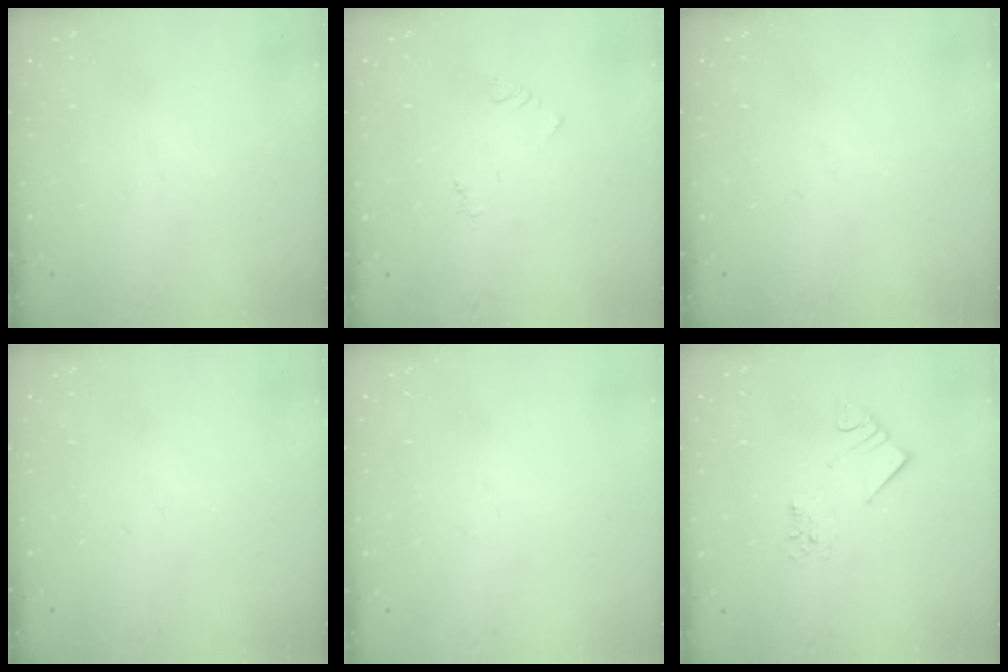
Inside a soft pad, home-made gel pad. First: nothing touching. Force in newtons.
{"total": 2.9, "press": 2.9, "slide": 0.4}
{"total": 0.0}
{"total": 0.0}
{"total": 0.0}
{"total": 3.4, "press": 3.4, "slide": 0.2}